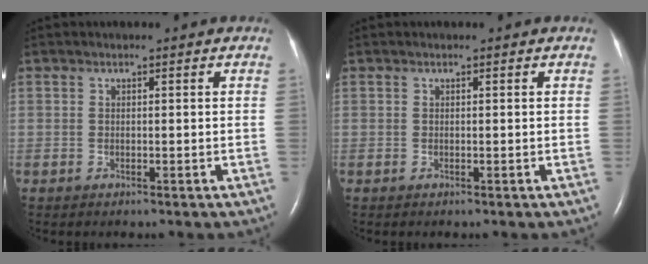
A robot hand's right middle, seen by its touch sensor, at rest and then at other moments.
{"total": 0.0}